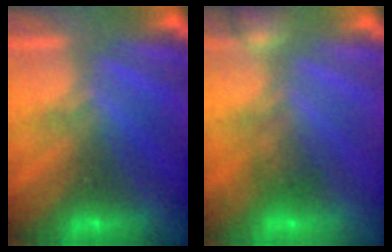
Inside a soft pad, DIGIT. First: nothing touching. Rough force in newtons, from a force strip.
{"total": 2.4}